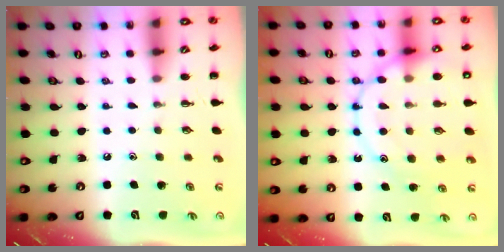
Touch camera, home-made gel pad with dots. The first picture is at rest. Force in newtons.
{"total": 18.3, "press": 18.2, "slide": 2.1}